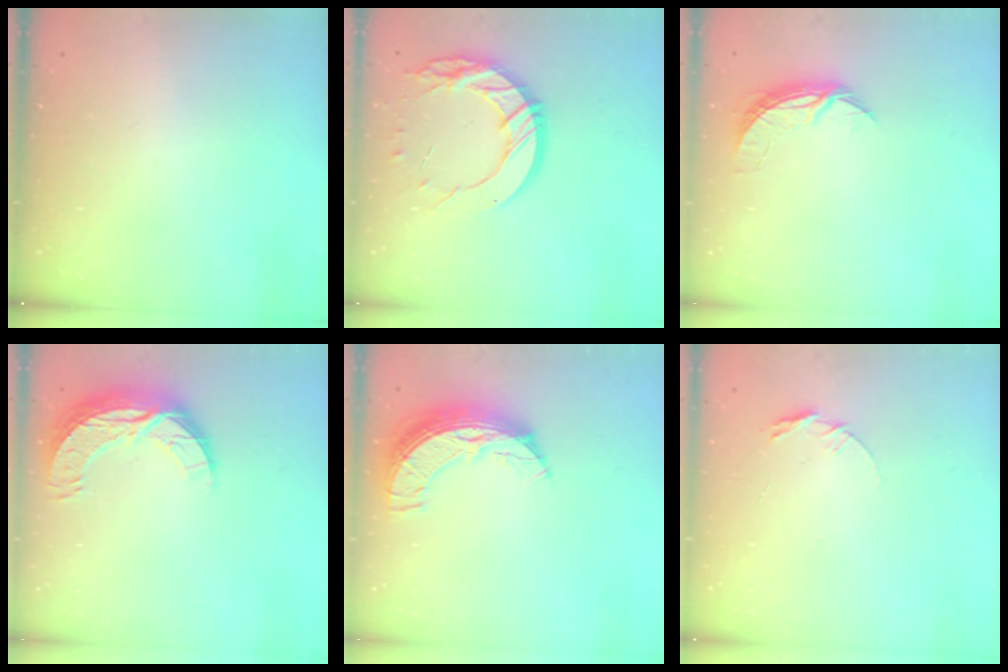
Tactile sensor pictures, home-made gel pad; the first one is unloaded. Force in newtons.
{"total": 16.8, "press": 16.8, "slide": 1.2}
{"total": 6.5, "press": 6.5, "slide": 0.4}
{"total": 10.7, "press": 10.7, "slide": 0.7}
{"total": 10.9, "press": 10.9, "slide": 0.9}
{"total": 5.7, "press": 5.7, "slide": 0.5}